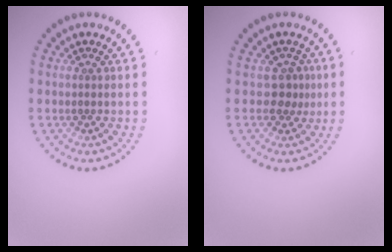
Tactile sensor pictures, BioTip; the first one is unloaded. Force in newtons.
{"total": 1.8, "press": 1.3, "slide": 1.2}